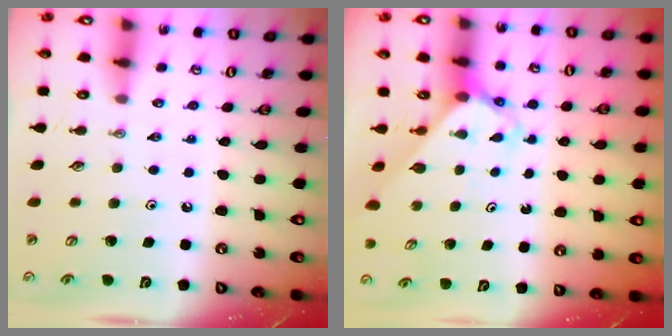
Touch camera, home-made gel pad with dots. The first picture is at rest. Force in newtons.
{"total": 2.6, "press": 2.6, "slide": 0.2}